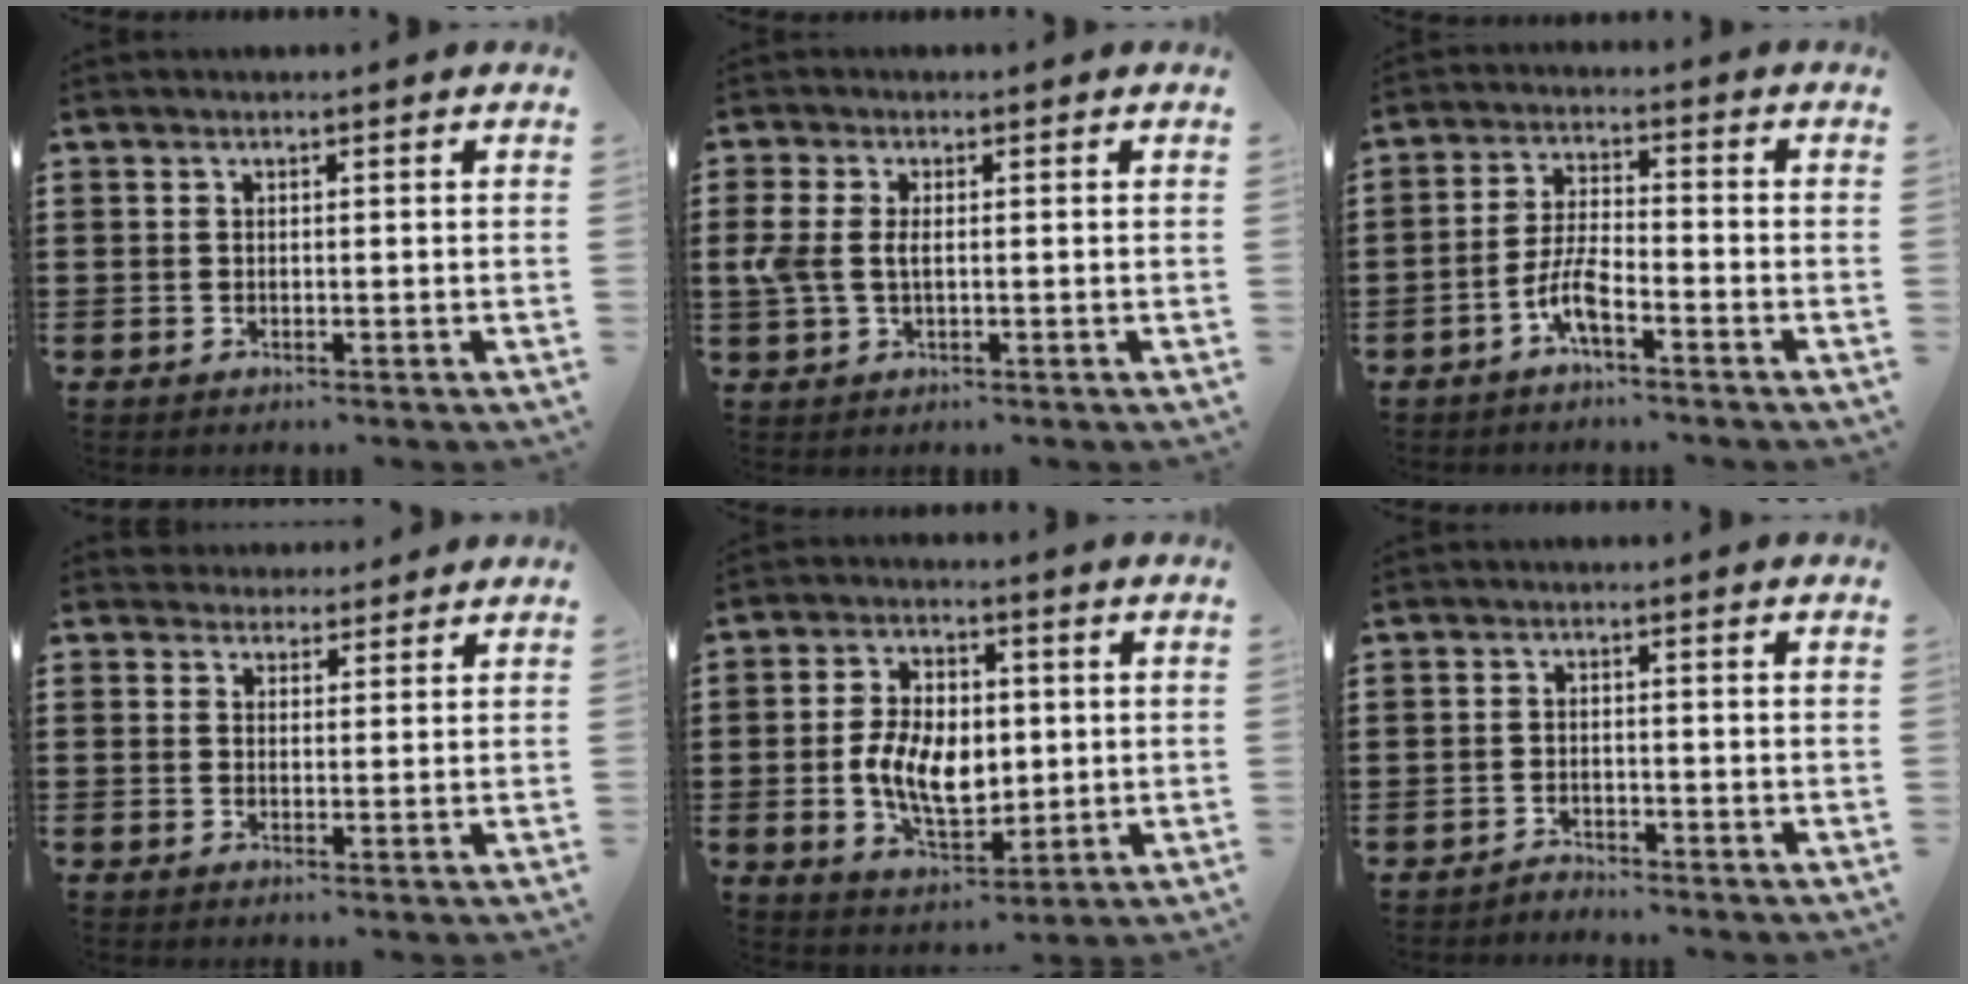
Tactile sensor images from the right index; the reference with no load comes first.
{"total": 3.4, "force": [0.1, 1.8, 2.9], "torque": [-0.080, -0.003, -0.007]}
{"total": 5.7, "force": [-3.4, 1.3, 4.4], "torque": [-0.108, -0.005, -0.069]}
{"total": 2.3, "force": [2.1, 0.9, -0.3], "torque": [-0.002, 0.002, 0.043]}
{"total": 8.7, "force": [-0.3, 5.3, 6.9], "torque": [-0.142, 0.007, -0.008]}
{"total": 1.6, "force": [-1.6, -0.1, -0.1], "torque": [-0.004, 0.001, -0.033]}